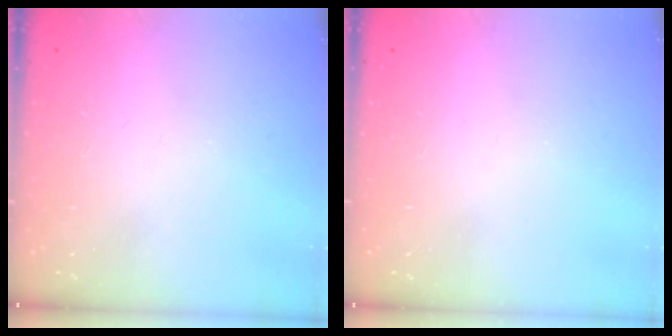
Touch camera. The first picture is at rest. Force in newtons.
{"total": 0.0}